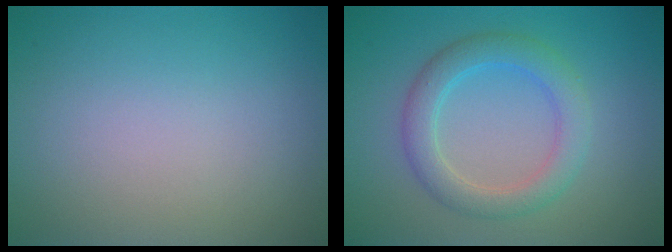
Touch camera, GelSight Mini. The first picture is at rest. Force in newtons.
{"total": 3.7, "press": 3.7, "slide": 0.3}